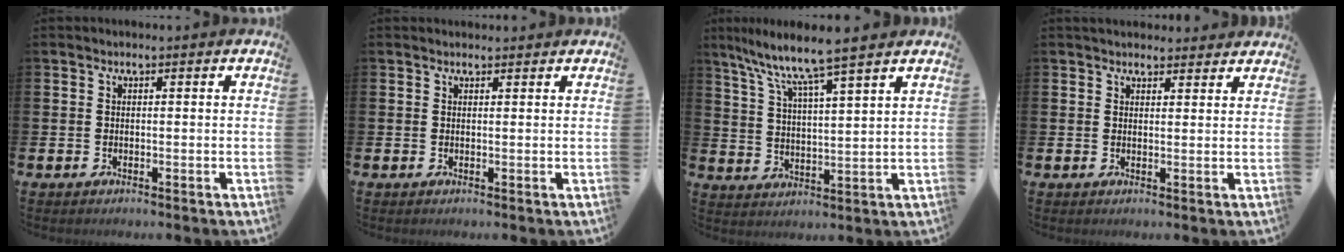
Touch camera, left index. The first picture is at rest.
{"total": 0.7, "force": [0.7, 0.2, 0.1], "torque": [0.010, -0.003, 0.010]}
{"total": 7.8, "force": [6.9, 0.1, 3.7], "torque": [-0.104, -0.037, 0.117]}
{"total": 2.7, "force": [2.6, 0.8, 0.0], "torque": [0.006, -0.012, 0.045]}